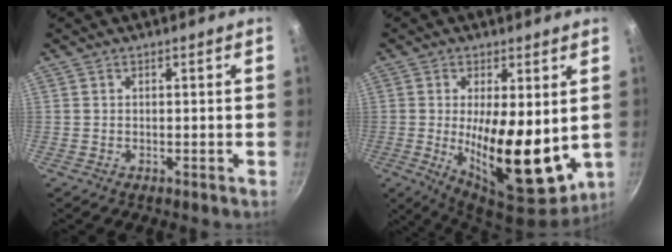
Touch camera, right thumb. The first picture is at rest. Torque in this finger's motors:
{"motor_torque": [2.33, 2.68, 2.19, -0.53, 0.23]}